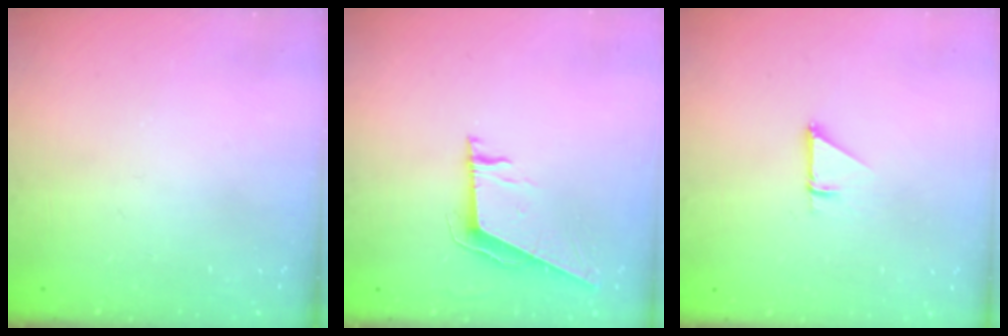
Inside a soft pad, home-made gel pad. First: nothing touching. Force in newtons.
{"total": 8.4, "press": 7.9, "slide": 2.9}
{"total": 1.0, "press": 1.0, "slide": 0.1}